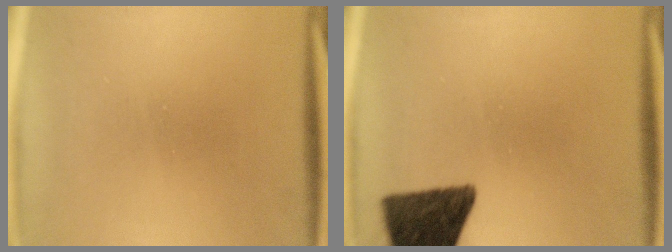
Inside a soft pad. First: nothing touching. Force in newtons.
{"total": 12.9}